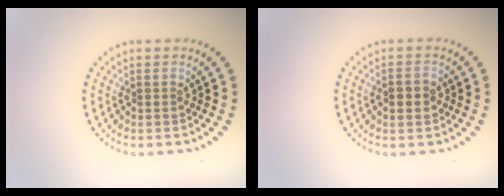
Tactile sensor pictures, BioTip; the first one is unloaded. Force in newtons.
{"total": 1.7, "press": 1.7, "slide": 0.3}